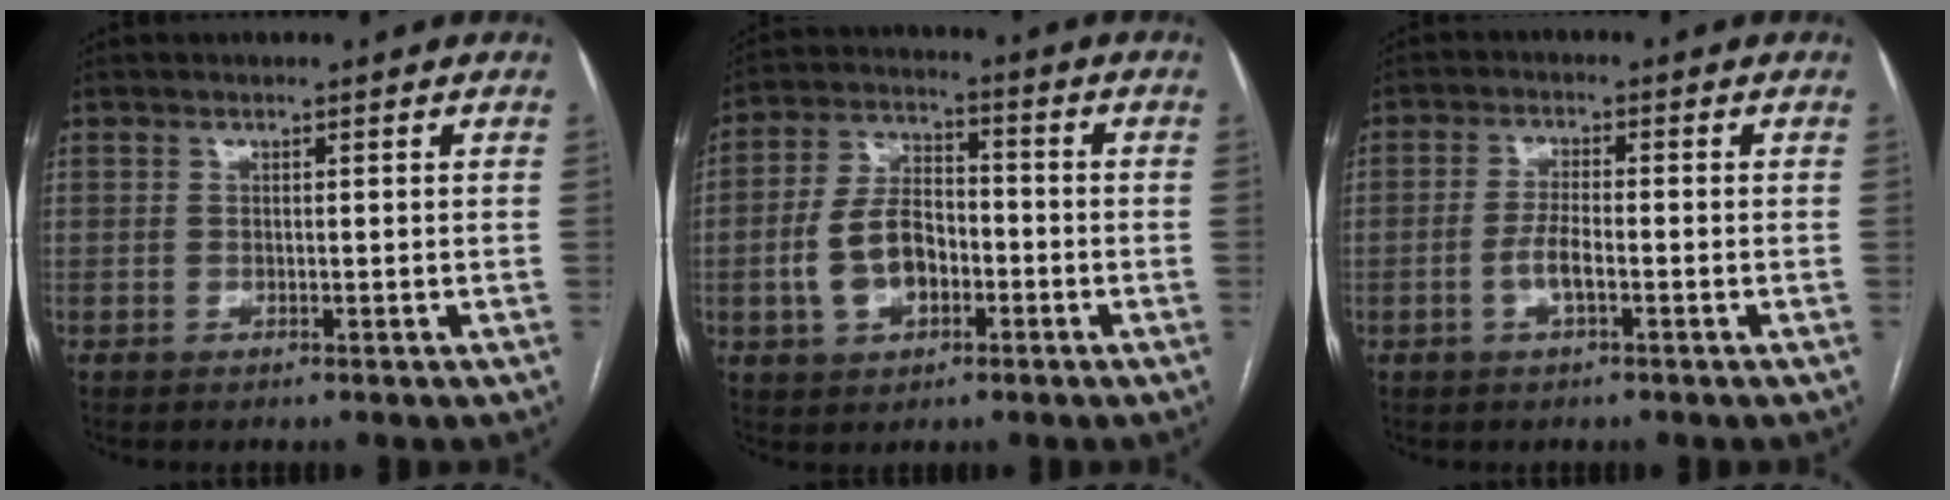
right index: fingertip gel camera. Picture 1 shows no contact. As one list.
[{"total": 9.3, "force": [-2.5, 5.6, 6.9], "torque": [-0.147, 0.016, -0.045]}, {"total": 3.7, "force": [-1.2, 0.8, 3.4], "torque": [-0.067, 0.003, -0.024]}]